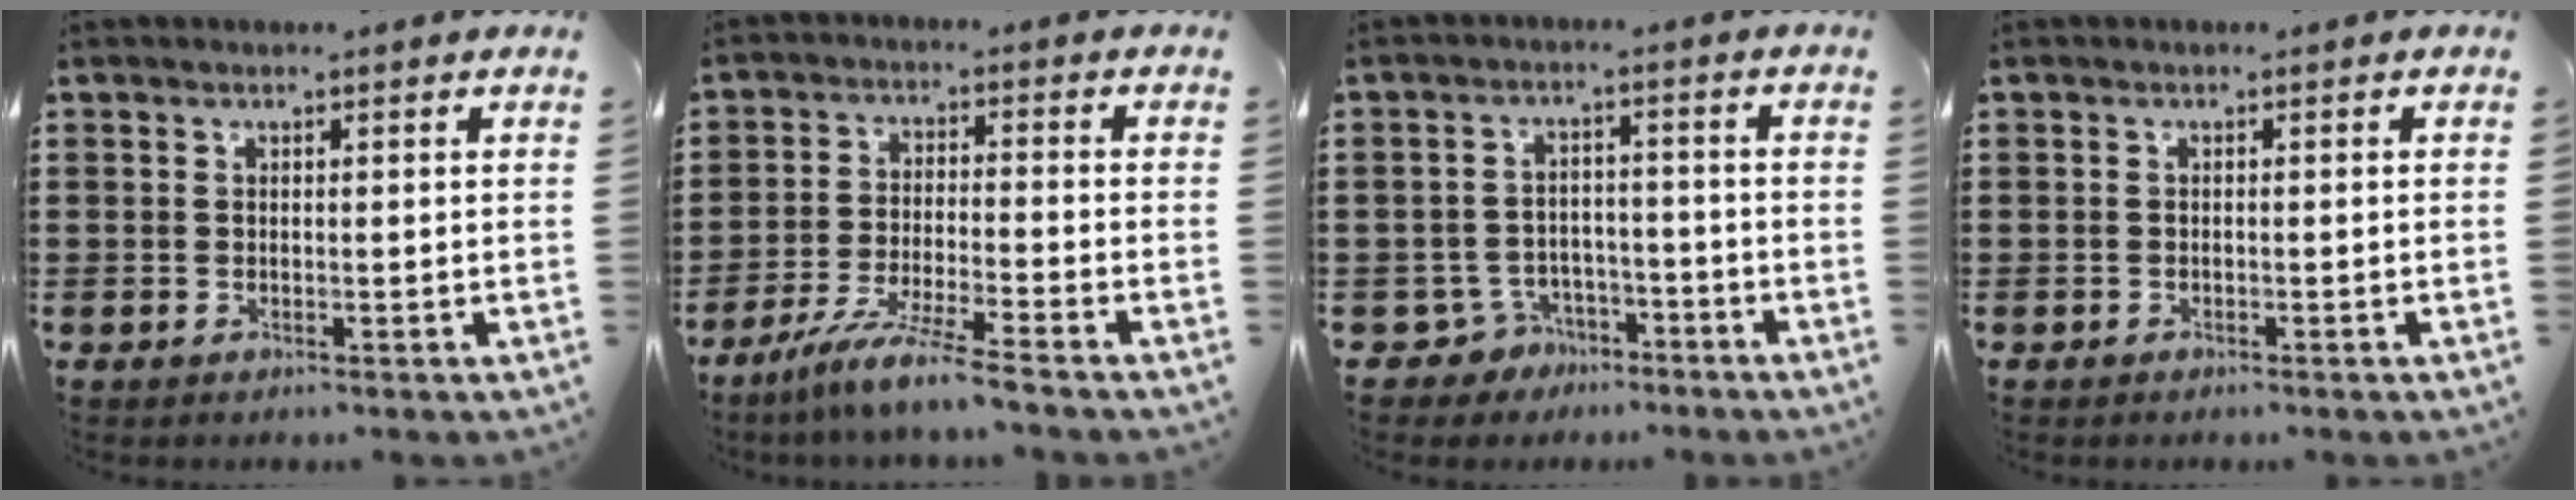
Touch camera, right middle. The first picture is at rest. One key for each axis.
{"total": 7.0, "fx": -6.0, "fy": -0.9, "fz": 3.4, "tx": -0.070, "ty": -0.020, "tz": -0.116}
{"total": 4.6, "fx": -3.8, "fy": 2.4, "fz": 0.7, "tx": -0.036, "ty": 0.006, "tz": -0.081}
{"total": 0.6, "fx": -0.5, "fy": 0.2, "fz": 0.0, "tx": -0.001, "ty": 0.001, "tz": -0.012}